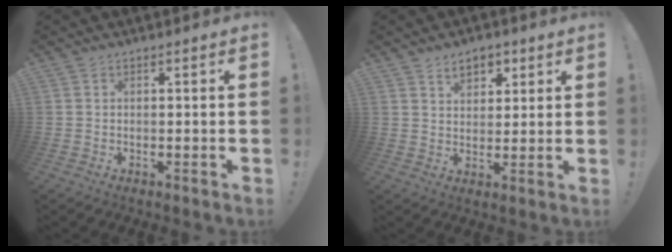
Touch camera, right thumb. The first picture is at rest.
{"total": 6.0, "force": [3.5, 4.2, 2.5], "torque": [-0.033, -0.012, 0.062]}